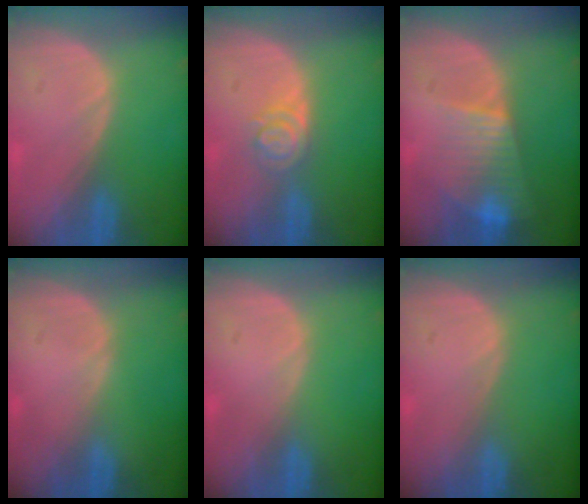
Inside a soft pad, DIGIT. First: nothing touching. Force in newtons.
{"total": 4.0, "press": 3.6, "slide": 1.6}
{"total": 7.9, "press": 6.7, "slide": 4.3}
{"total": 0.0}
{"total": 0.0}
{"total": 0.0}